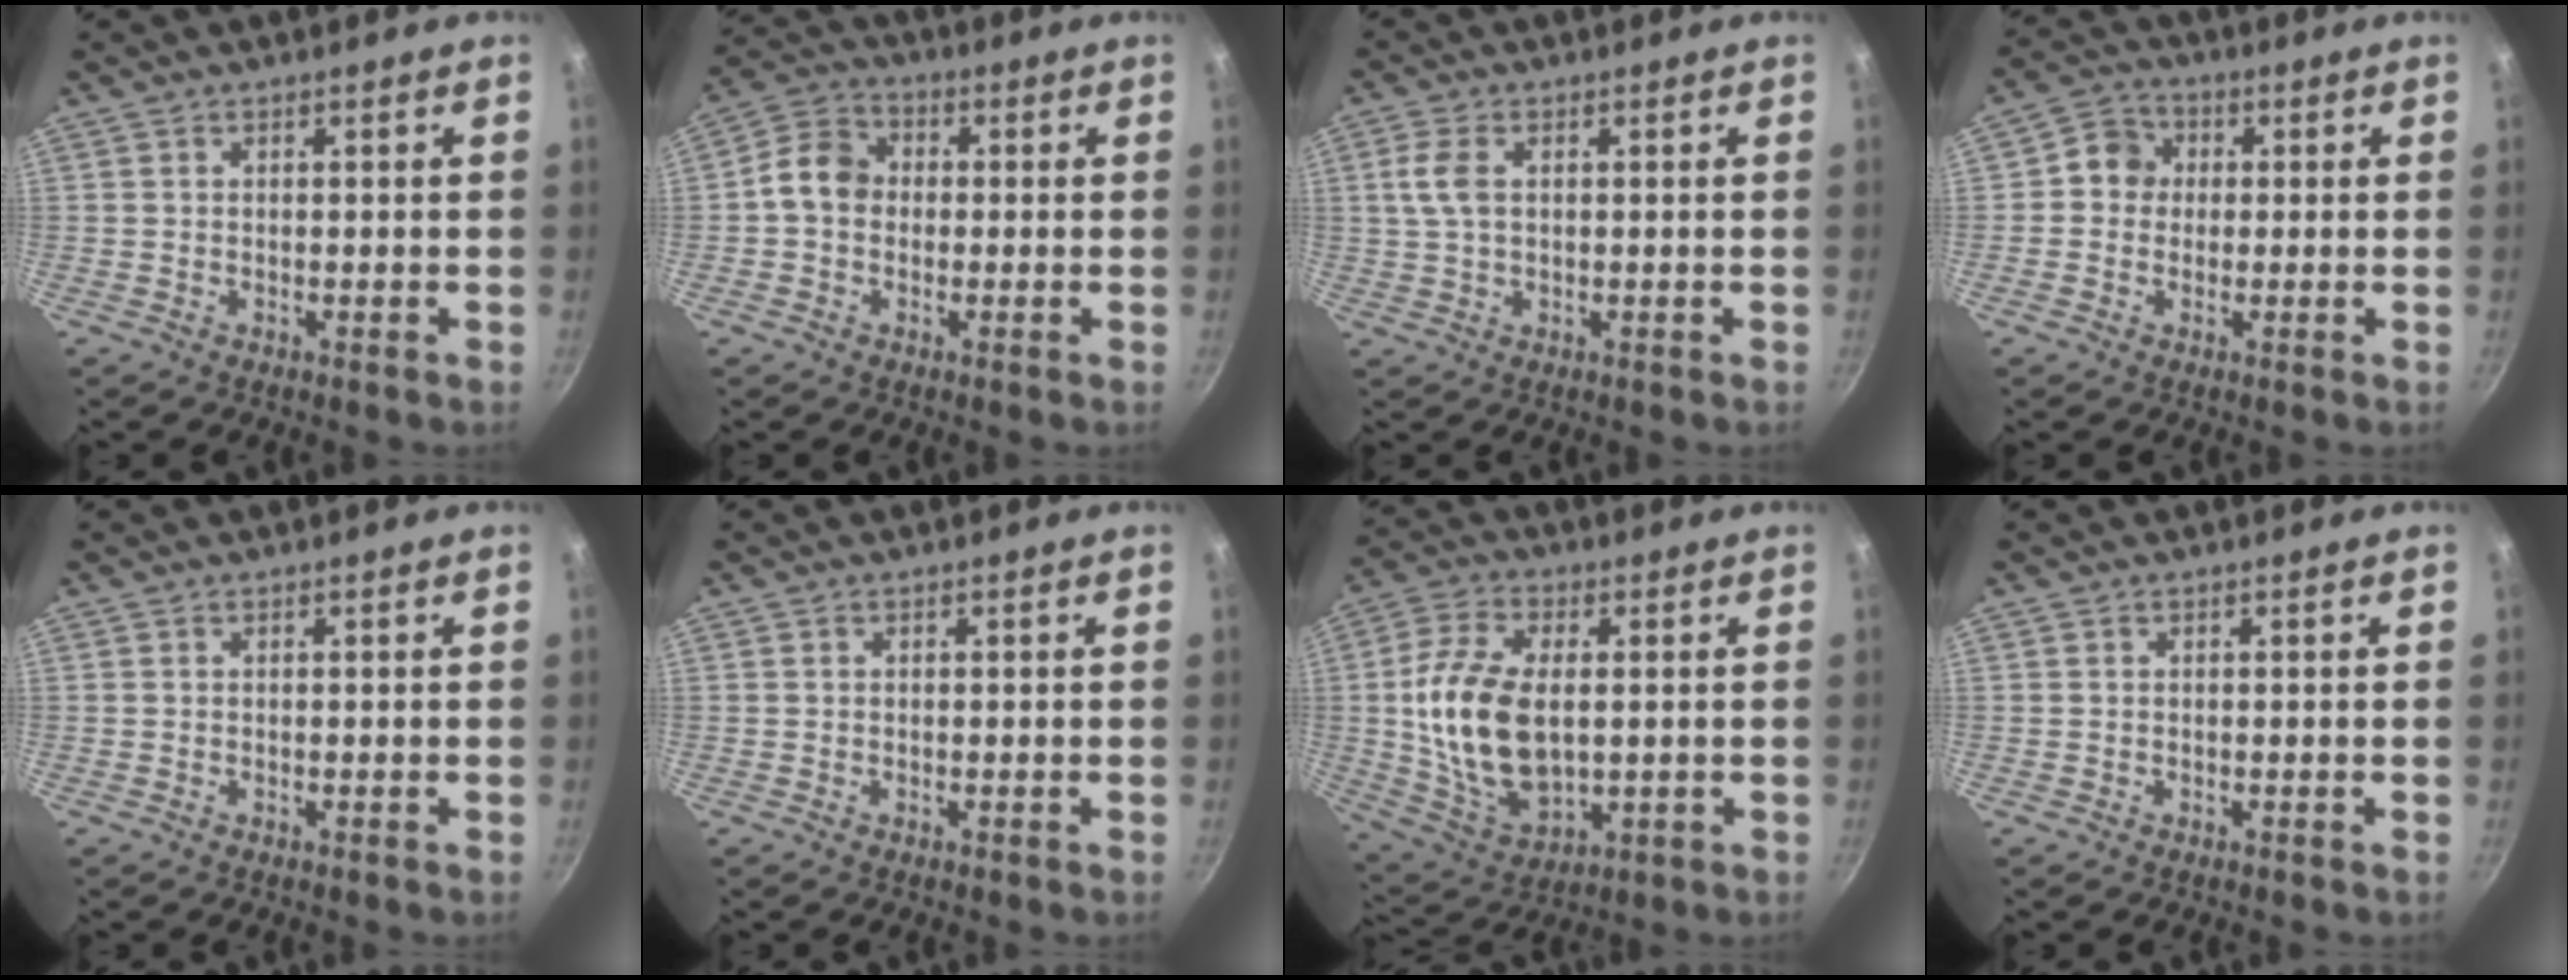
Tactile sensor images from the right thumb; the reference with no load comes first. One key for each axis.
{"total": 7.3, "fx": -0.4, "fy": 6.0, "fz": 4.1, "tx": -0.049, "ty": 0.021, "tz": -0.027}
{"total": 4.8, "fx": 1.1, "fy": 2.9, "fz": 3.6, "tx": -0.074, "ty": 0.004, "tz": 0.020}
{"total": 5.7, "fx": 0.4, "fy": 5.2, "fz": 2.1, "tx": -0.001, "ty": 0.011, "tz": -0.009}
{"total": 0.0}
{"total": 0.0}
{"total": 17.3, "fx": 0.8, "fy": 10.1, "fz": 14.1, "tx": -0.259, "ty": -0.003, "tz": 0.023}
{"total": 0.0}